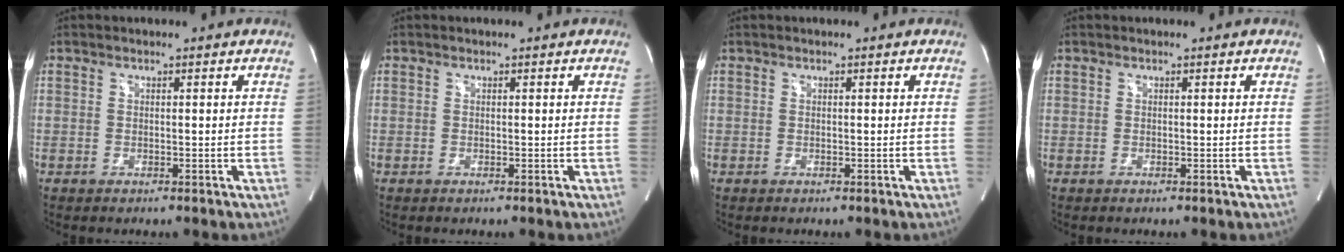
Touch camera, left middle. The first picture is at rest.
{"total": 0.0}
{"total": 0.0}
{"total": 0.0}